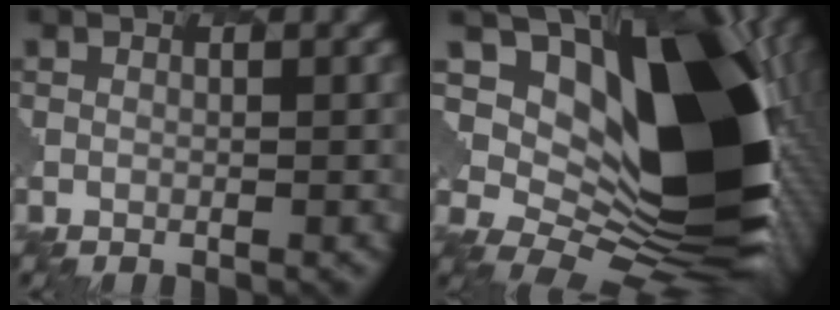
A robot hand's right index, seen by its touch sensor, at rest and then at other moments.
{"total": 14.0, "force": [3.9, 9.0, 10.0], "torque": [-0.188, 0.004, 0.061]}